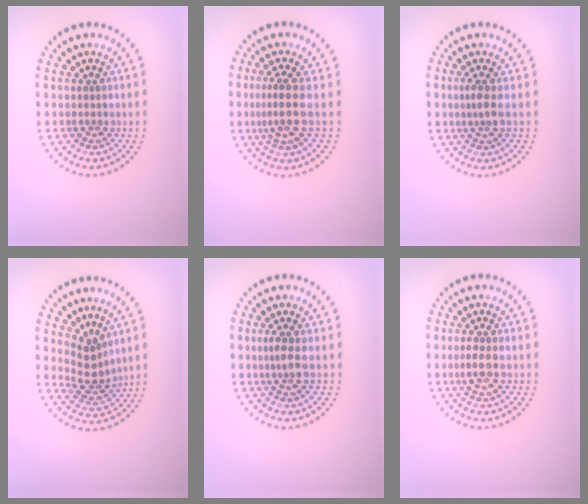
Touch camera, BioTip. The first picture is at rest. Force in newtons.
{"total": 3.0, "press": 2.3, "slide": 1.9}
{"total": 1.7, "press": 1.3, "slide": 1.1}
{"total": 2.7, "press": 1.9, "slide": 1.8}
{"total": 1.7, "press": 1.4, "slide": 1.1}
{"total": 1.9, "press": 1.8, "slide": 0.7}